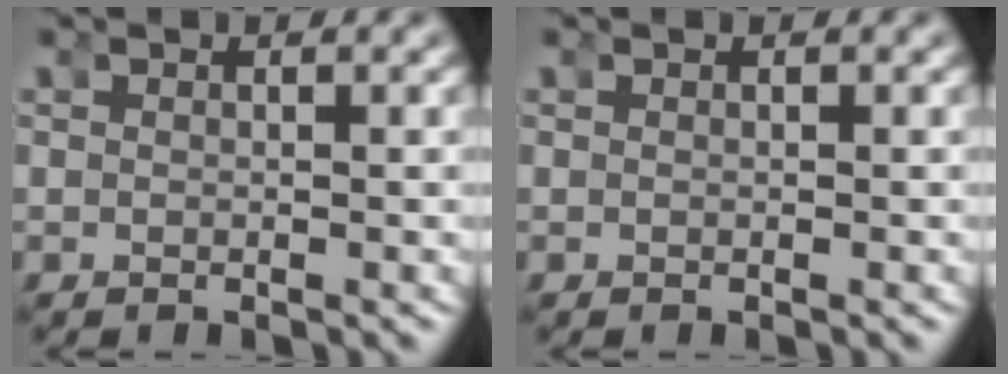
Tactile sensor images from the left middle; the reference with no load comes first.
{"total": 0.0}